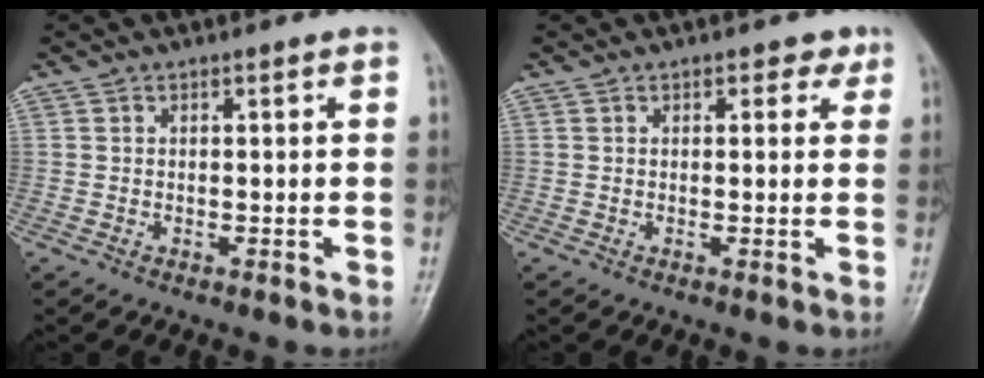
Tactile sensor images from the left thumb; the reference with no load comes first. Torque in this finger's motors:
{"motor_torque": [-0.10, 0.00, -0.33, 0.14, 0.03]}